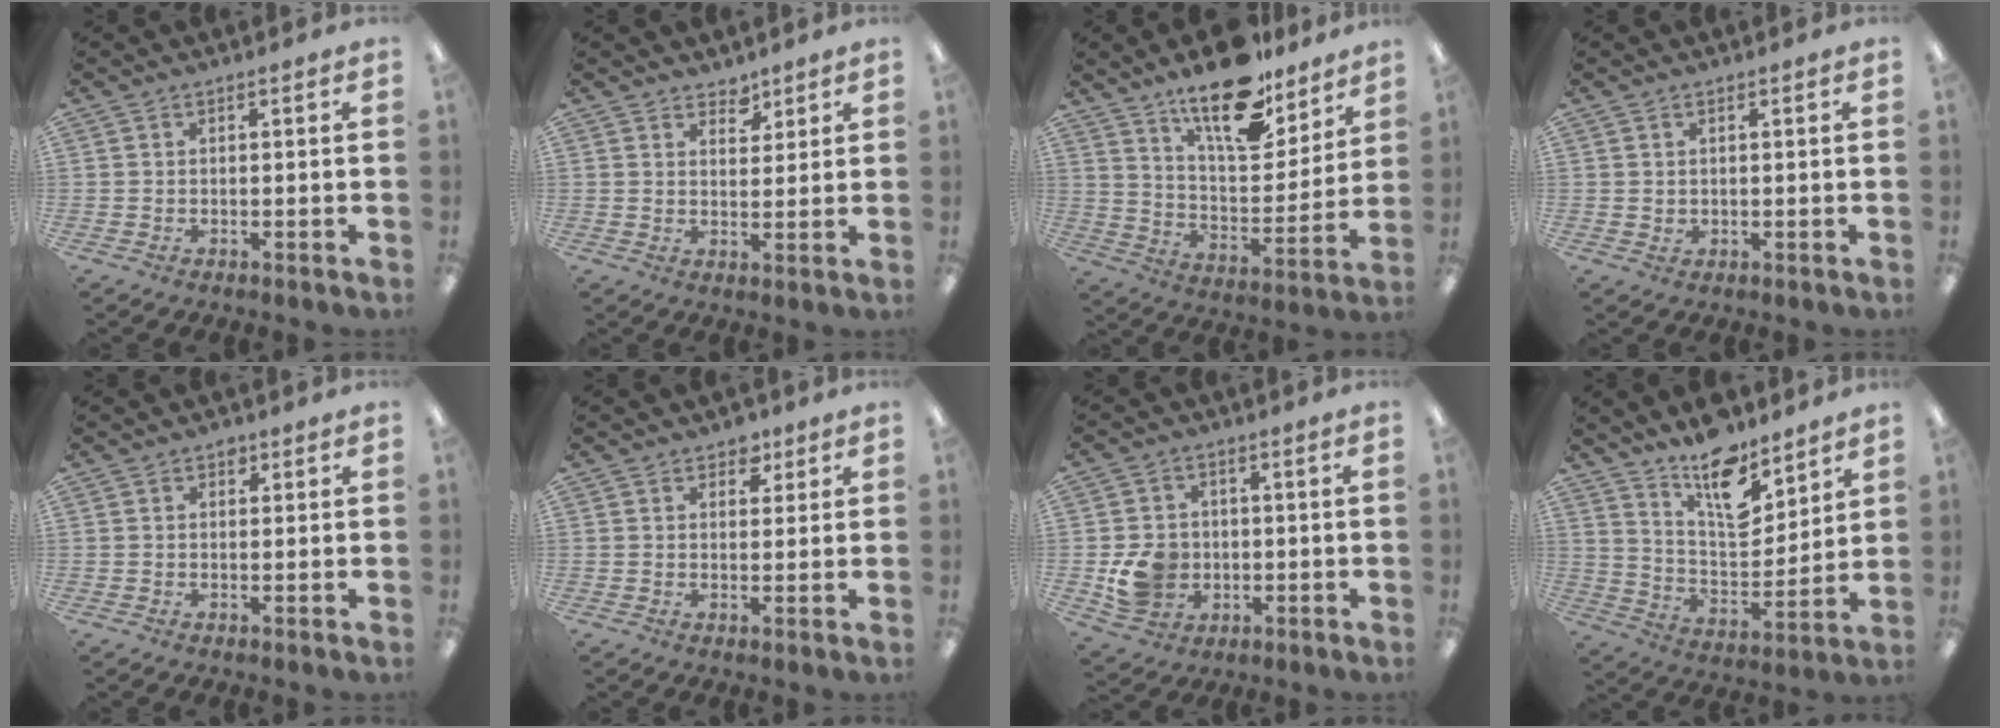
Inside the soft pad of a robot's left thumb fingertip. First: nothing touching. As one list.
[{"total": 4.0, "force": [3.3, 2.1, 0.7], "torque": [0.002, -0.020, 0.058]}, {"total": 18.8, "force": [14.5, 7.0, 9.7], "torque": [-0.161, -0.091, 0.249]}, {"total": 1.2, "force": [0.8, 0.9, 0.2], "torque": [-0.005, 0.003, 0.014]}, {"total": 1.6, "force": [0.9, 1.1, 0.7], "torque": [0.001, -0.003, 0.013]}, {"total": 3.4, "force": [2.2, 2.3, 1.2], "torque": [-0.006, -0.006, 0.036]}, {"total": 9.0, "force": [-1.2, 8.0, 4.1], "torque": [-0.080, 0.011, -0.017]}, {"total": 14.7, "force": [11.2, 6.0, 7.4], "torque": [-0.114, -0.077, 0.196]}]